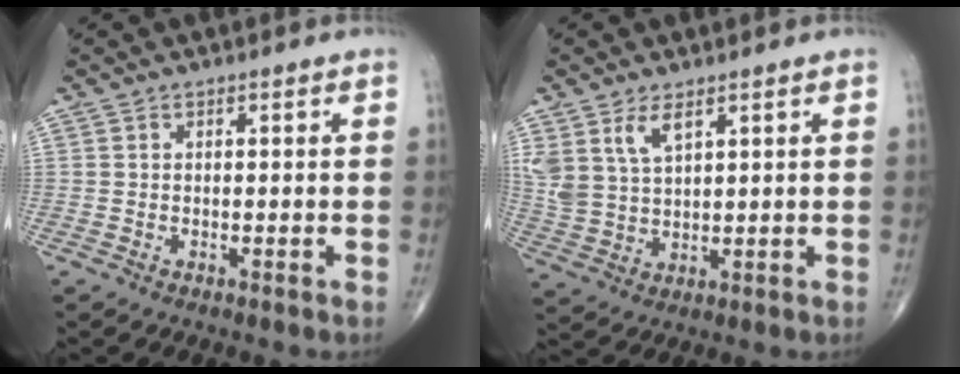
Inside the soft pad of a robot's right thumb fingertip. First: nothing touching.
{"total": 6.6, "force": [3.9, 3.1, 4.4], "torque": [-0.085, -0.015, 0.087]}